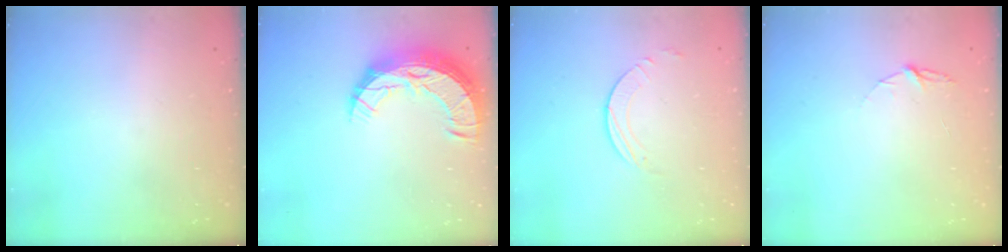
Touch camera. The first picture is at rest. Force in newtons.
{"total": 13.4, "press": 13.4, "slide": 0.9}
{"total": 3.9, "press": 3.8, "slide": 0.5}
{"total": 4.0, "press": 4.0, "slide": 0.5}